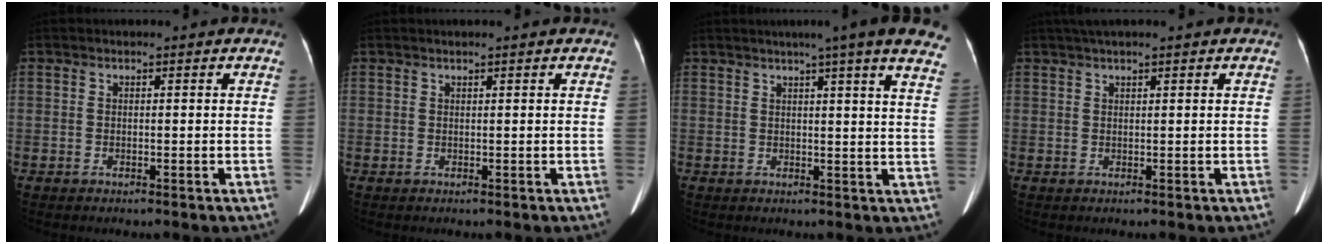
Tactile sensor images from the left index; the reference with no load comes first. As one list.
[{"total": 1.4, "force": [1.1, -0.1, 0.8], "torque": [-0.010, 0.017, 0.021]}, {"total": 16.6, "force": [13.3, -0.3, 9.8], "torque": [-0.133, -0.014, 0.142]}, {"total": 4.0, "force": [3.2, 0.2, 2.4], "torque": [-0.037, 0.033, 0.055]}]